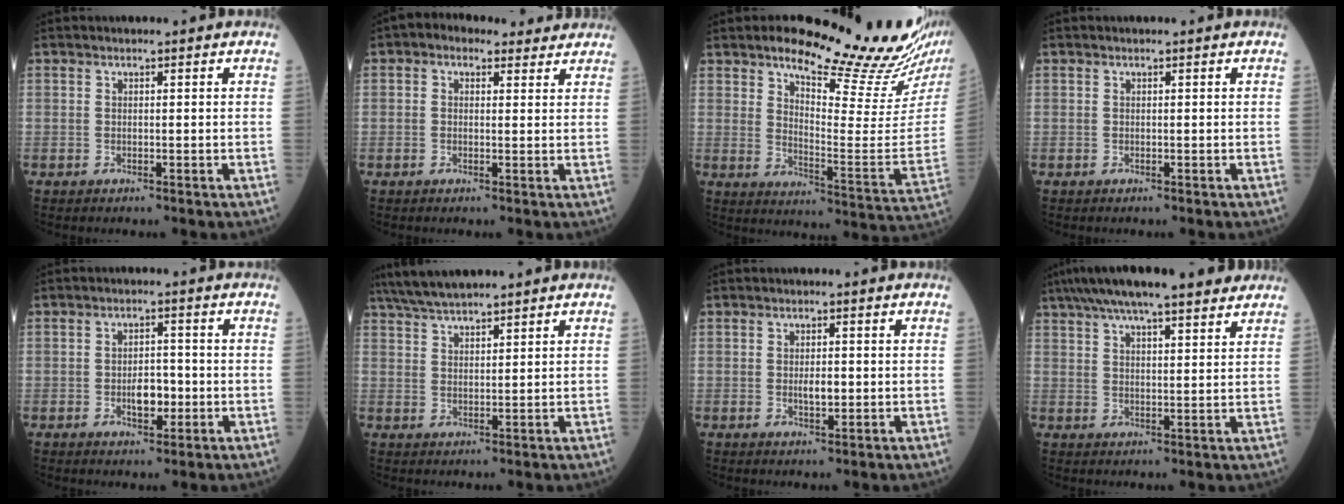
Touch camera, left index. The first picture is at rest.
{"total": 5.2, "force": [3.8, 2.9, 2.1], "torque": [-0.030, 0.030, 0.053]}
{"total": 20.4, "force": [17.2, 1.3, 11.0], "torque": [-0.156, -0.068, 0.221]}
{"total": 0.0}
{"total": 3.9, "force": [-1.0, 2.0, 3.2], "torque": [-0.052, 0.004, -0.015]}
{"total": 7.1, "force": [6.3, 0.4, 3.2], "torque": [-0.063, 0.030, 0.117]}
{"total": 2.1, "force": [-0.1, 0.8, 2.0], "torque": [-0.038, -0.001, 0.001]}
{"total": 16.7, "force": [13.4, 2.5, 9.7], "torque": [-0.167, 0.041, 0.194]}